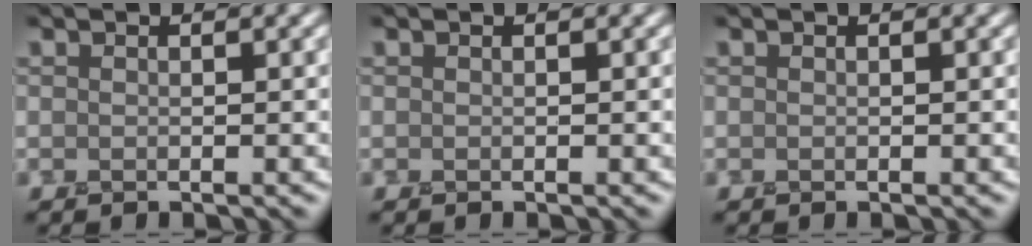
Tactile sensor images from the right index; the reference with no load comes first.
{"total": 0.0}
{"total": 0.0}